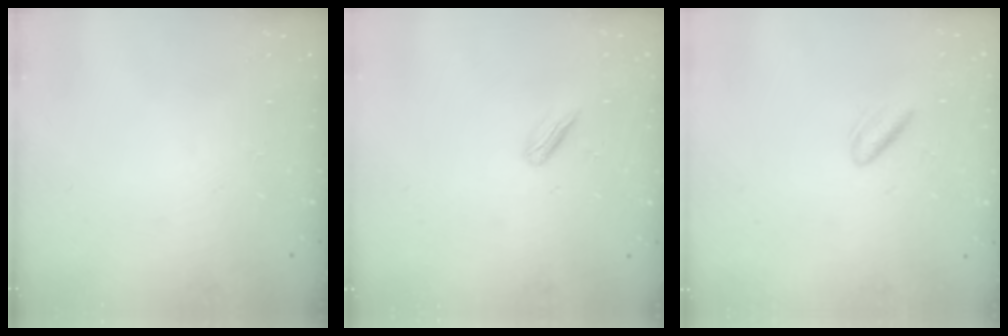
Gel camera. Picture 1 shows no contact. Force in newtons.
{"total": 2.3, "press": 2.2, "slide": 0.7}
{"total": 2.9, "press": 2.6, "slide": 1.3}